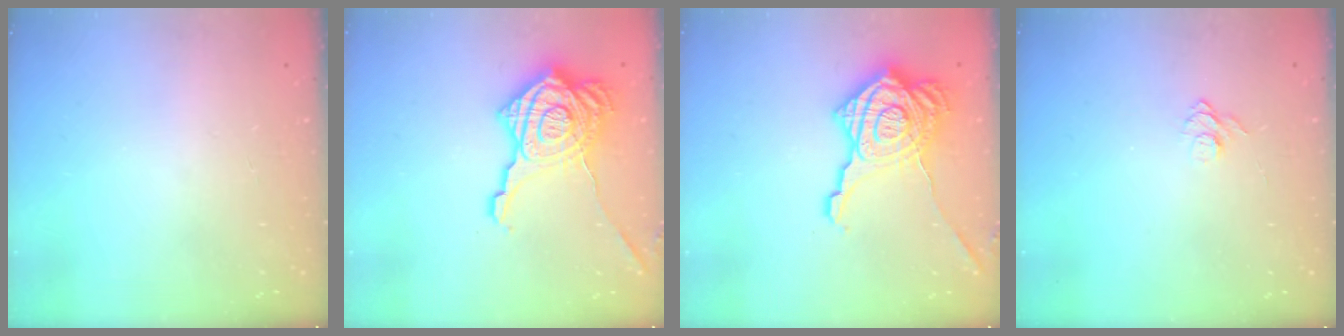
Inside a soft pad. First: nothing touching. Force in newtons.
{"total": 26.8, "press": 26.7, "slide": 2.1}
{"total": 26.8, "press": 26.7, "slide": 2.1}
{"total": 5.8, "press": 5.7, "slide": 0.5}